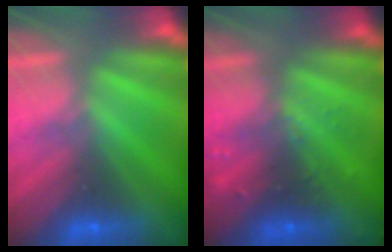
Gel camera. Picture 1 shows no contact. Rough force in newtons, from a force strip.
{"total": 2.7}